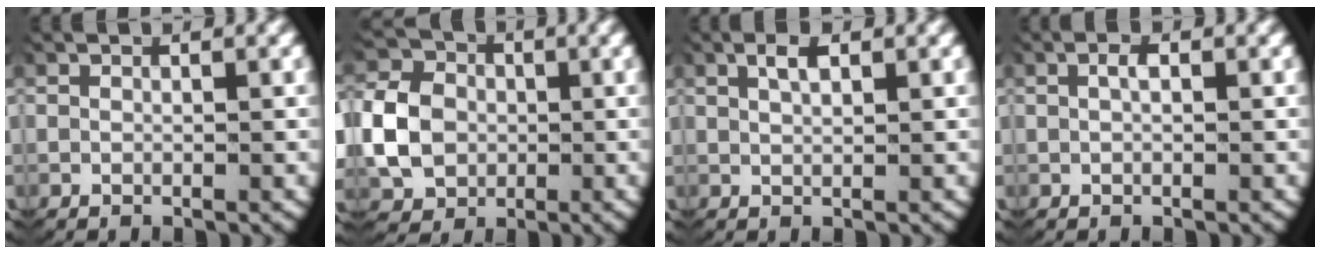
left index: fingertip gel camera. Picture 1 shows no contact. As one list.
[{"total": 6.7, "force": [-0.1, 5.7, 3.6], "torque": [-0.079, -0.016, 0.005]}, {"total": 1.8, "force": [1.0, 0.6, 1.3], "torque": [-0.027, -0.001, 0.021]}, {"total": 1.0, "force": [0.2, 0.3, 1.0], "torque": [-0.019, -0.001, 0.005]}]